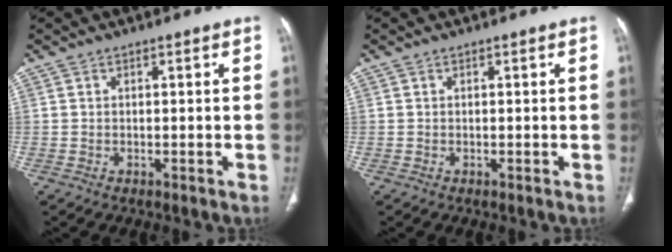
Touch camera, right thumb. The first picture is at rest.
{"total": 0.0}